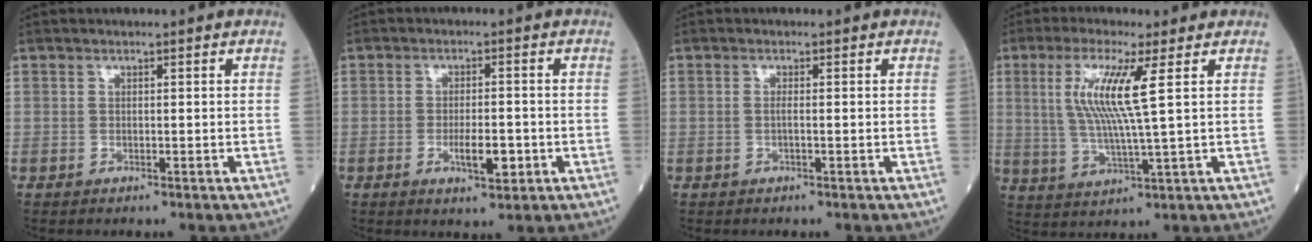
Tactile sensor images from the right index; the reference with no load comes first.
{"total": 4.7, "force": [-1.5, 1.2, 4.2], "torque": [-0.072, -0.001, -0.021]}
{"total": 0.8, "force": [-0.2, -0.1, 0.8], "torque": [-0.016, 0.001, -0.006]}
{"total": 9.1, "force": [2.5, -0.5, 8.7], "torque": [-0.183, -0.003, 0.047]}